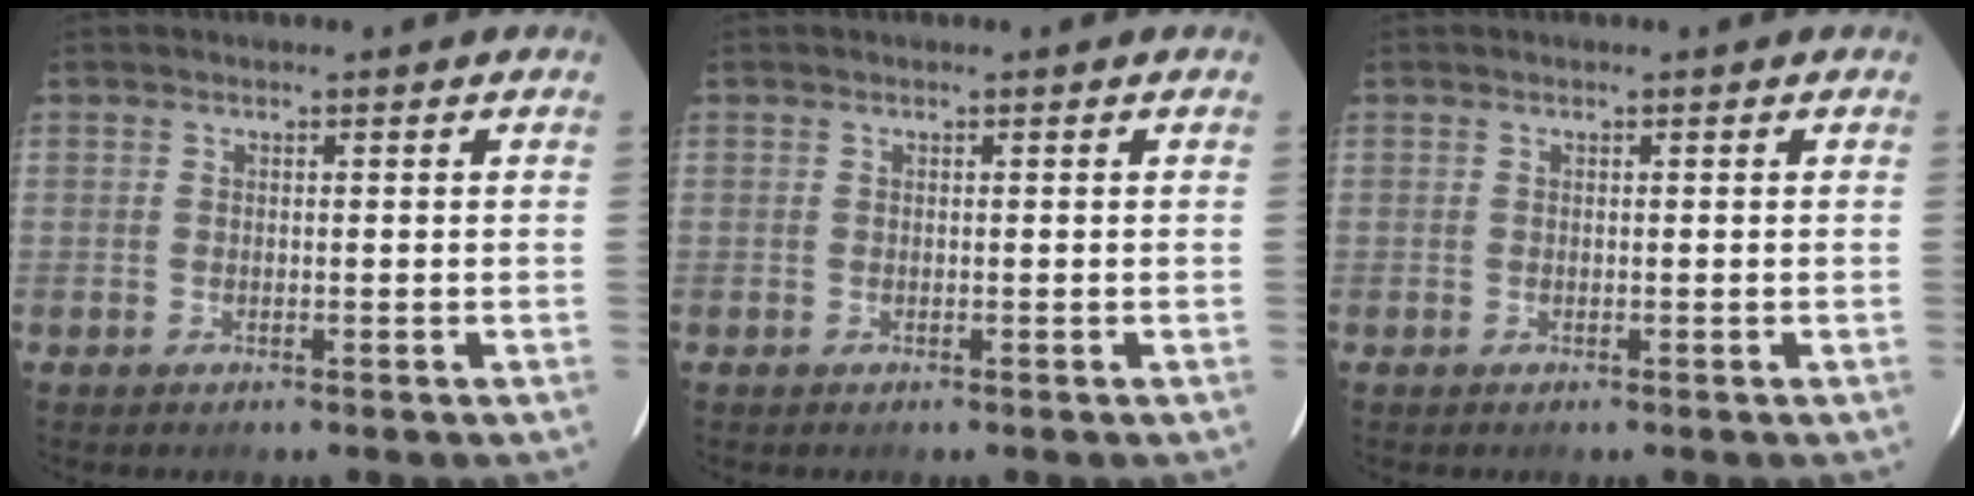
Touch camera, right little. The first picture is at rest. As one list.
[{"total": 0.0}, {"total": 0.0}]